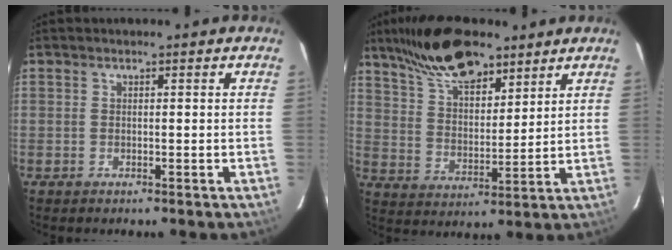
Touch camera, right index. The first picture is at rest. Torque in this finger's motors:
{"motor_torque": [1.08, 0.97, 0.26, 0.14]}